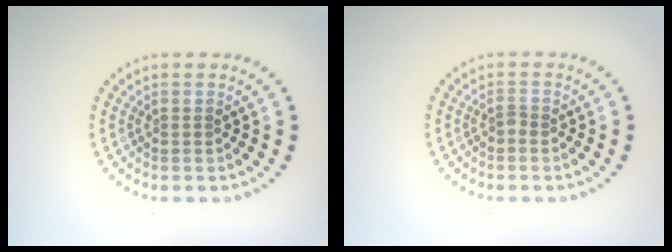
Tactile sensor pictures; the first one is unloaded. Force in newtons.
{"total": 0.8, "press": 0.6, "slide": 0.5}